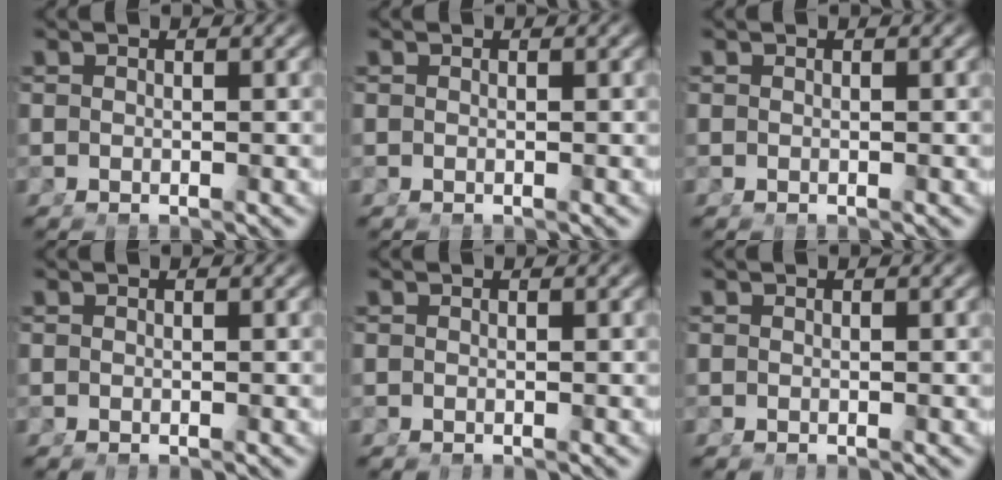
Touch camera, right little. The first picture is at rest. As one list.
[{"total": 0.0}, {"total": 0.0}, {"total": 0.0}, {"total": 0.0}, {"total": 0.0}]